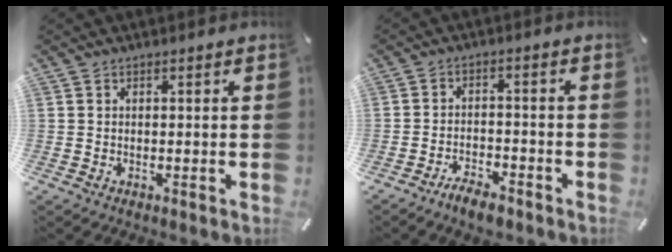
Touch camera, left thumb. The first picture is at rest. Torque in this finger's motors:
{"motor_torque": [-0.04, 0.30, 0.06, 0.06, 0.04]}